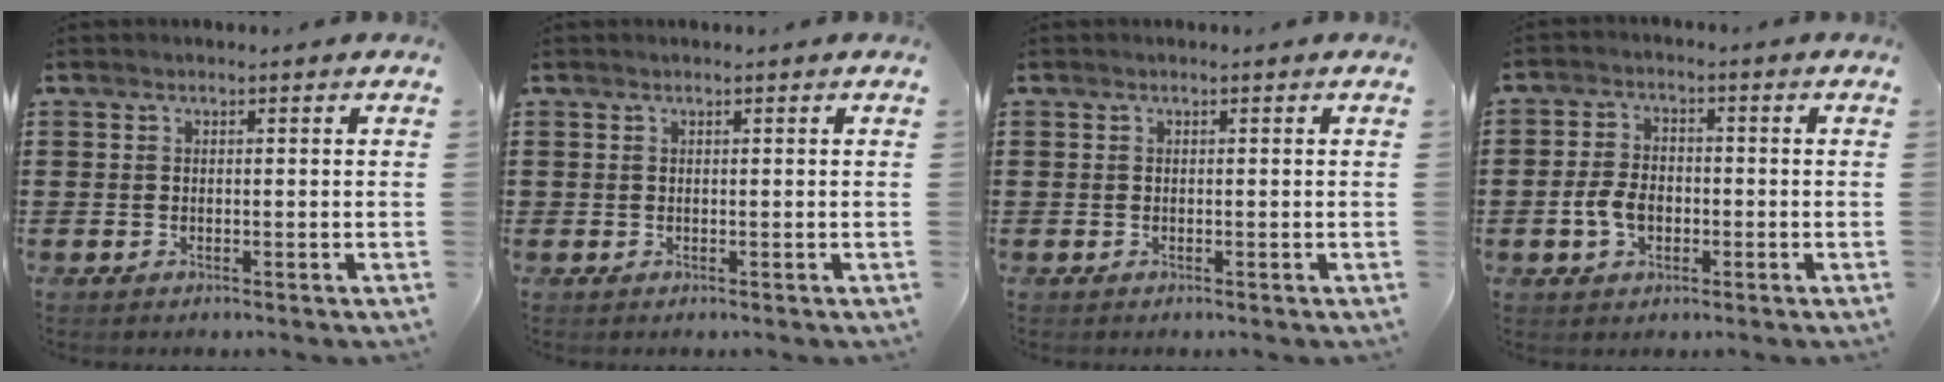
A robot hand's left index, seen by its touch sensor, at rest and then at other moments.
{"total": 0.0}
{"total": 0.0}
{"total": 4.9, "force": [-1.2, 3.2, 3.5], "torque": [-0.086, 0.001, -0.027]}